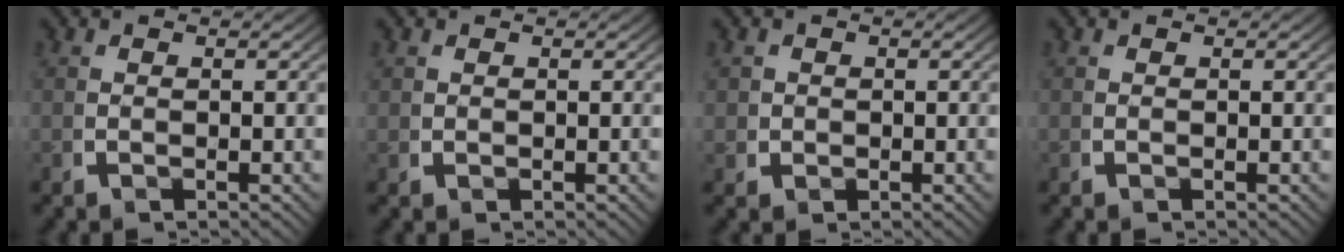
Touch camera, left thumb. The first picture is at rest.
{"total": 0.7, "force": [0.4, 0.6, 0.2], "torque": [-0.006, -0.008, 0.012]}
{"total": 2.1, "force": [0.2, 2.0, 0.7], "torque": [-0.018, -0.013, 0.007]}
{"total": 0.0}